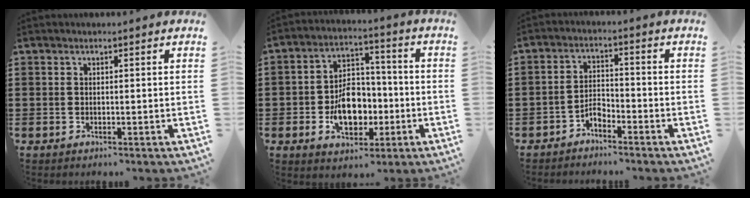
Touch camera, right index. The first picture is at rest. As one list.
[{"total": 9.2, "force": [-2.1, 6.2, 6.5], "torque": [-0.103, 0.006, -0.037]}, {"total": 3.0, "force": [-2.5, 1.1, 1.3], "torque": [-0.036, 0.006, -0.053]}]